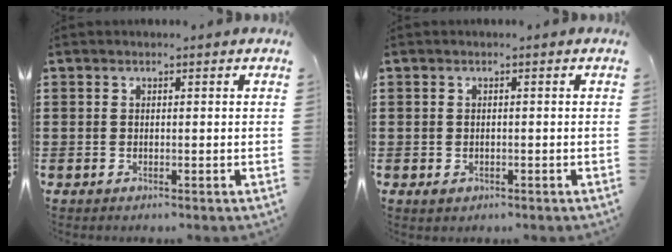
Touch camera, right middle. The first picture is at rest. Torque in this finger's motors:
{"motor_torque": [0.55, 0.16, 0.12, 0.01]}